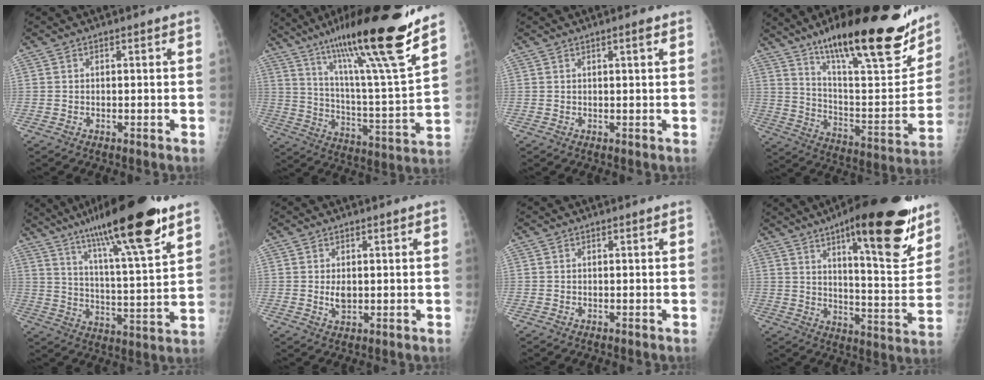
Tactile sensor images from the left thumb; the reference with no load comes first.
{"total": 25.4, "force": [18.0, 1.5, 17.8], "torque": [-0.271, -0.077, 0.295]}
{"total": 1.5, "force": [0.8, 0.2, 1.2], "torque": [-0.019, -0.001, 0.011]}
{"total": 29.7, "force": [19.4, 7.6, 21.1], "torque": [-0.284, -0.070, 0.305]}
{"total": 21.7, "force": [14.0, 3.1, 16.3], "torque": [-0.251, -0.052, 0.225]}
{"total": 2.8, "force": [0.2, 1.8, 2.2], "torque": [-0.029, -0.005, 0.008]}
{"total": 0.0}
{"total": 23.4, "force": [14.0, 6.1, 17.8], "torque": [-0.218, -0.065, 0.203]}